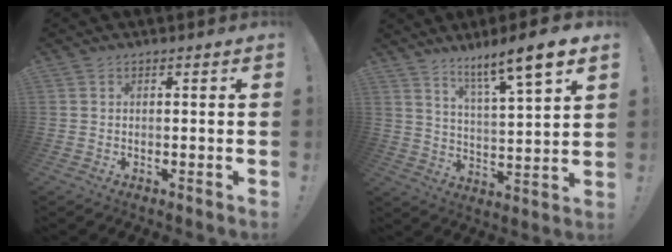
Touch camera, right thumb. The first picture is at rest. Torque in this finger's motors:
{"motor_torque": [0.02, 0.18, 0.06, 0.43, 0.14]}